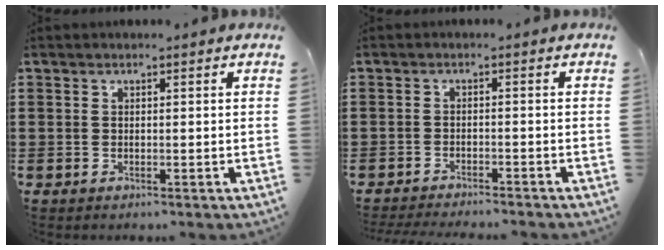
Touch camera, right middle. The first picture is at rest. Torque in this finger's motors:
{"motor_torque": [0.10, -0.09, 0.06, 0.07]}